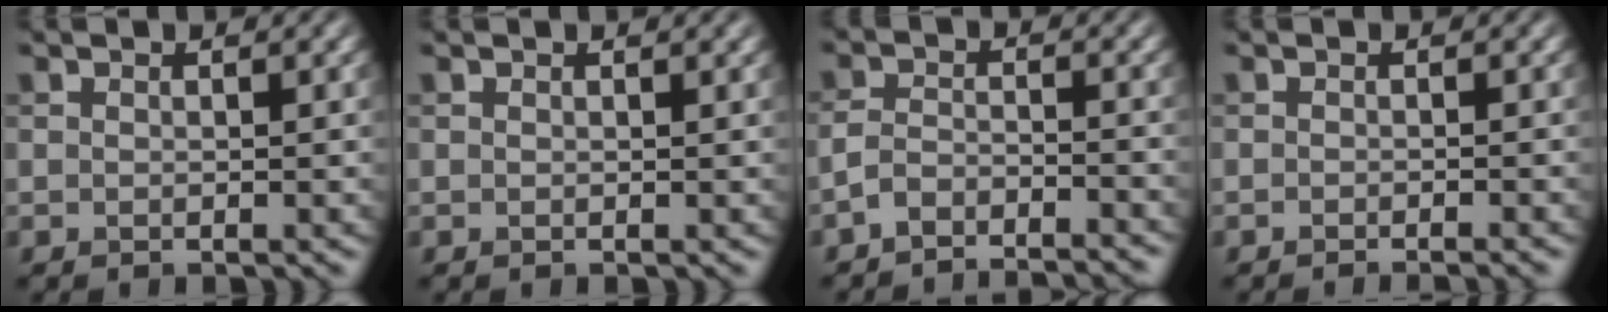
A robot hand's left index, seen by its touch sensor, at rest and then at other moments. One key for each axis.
{"total": 0.9, "fx": 0.7, "fy": 0.2, "fz": 0.4, "tx": 0.003, "ty": 0.007, "tz": 0.010}
{"total": 4.1, "fx": -3.9, "fy": 0.7, "fz": 1.2, "tx": -0.022, "ty": -0.001, "tz": -0.073}
{"total": 1.7, "fx": -1.2, "fy": 0.3, "fz": 1.1, "tx": -0.006, "ty": -0.001, "tz": -0.022}